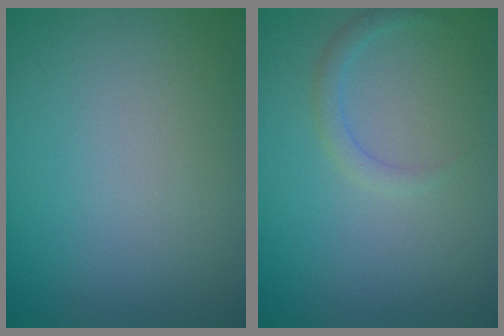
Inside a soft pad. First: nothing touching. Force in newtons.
{"total": 1.3, "press": 1.3, "slide": 0.1}